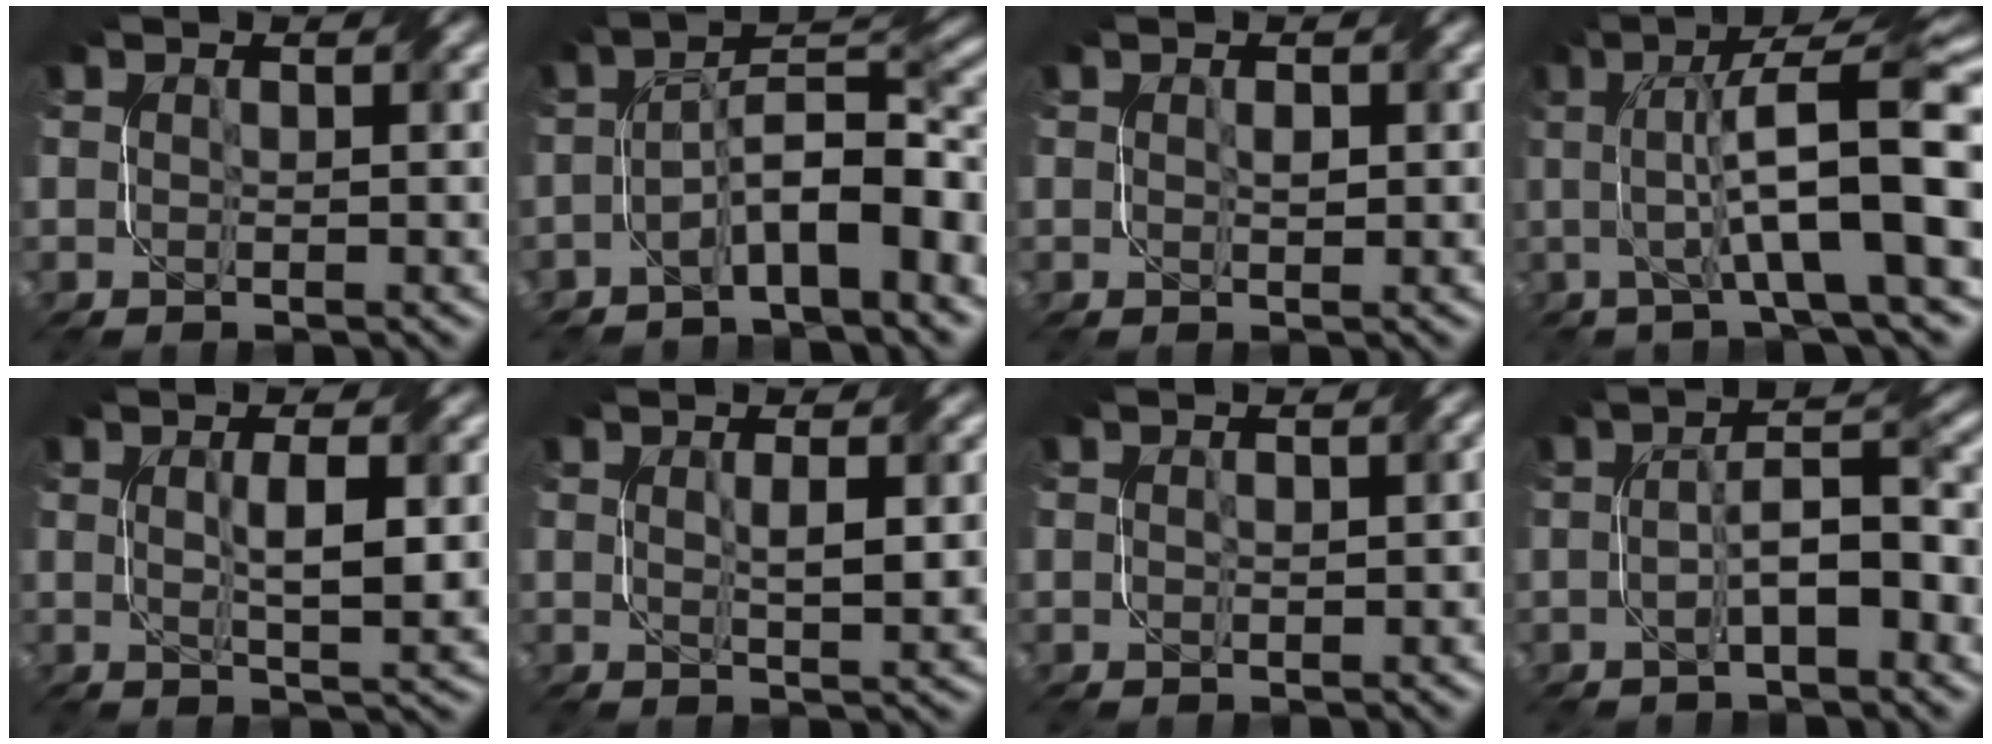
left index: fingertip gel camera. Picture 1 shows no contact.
{"total": 7.5, "force": [-3.4, 2.2, 6.3], "torque": [-0.092, 0.017, -0.065]}
{"total": 0.7, "force": [0.0, 0.4, 0.5], "torque": [-0.007, 0.000, 0.002]}
{"total": 11.2, "force": [0.3, 2.2, 10.9], "torque": [-0.159, 0.013, 0.001]}
{"total": 4.3, "force": [0.3, 0.9, 4.2], "torque": [-0.071, 0.000, 0.011]}
{"total": 2.6, "force": [0.3, 0.5, 2.5], "torque": [-0.044, -0.001, 0.009]}
{"total": 1.1, "force": [-0.1, 0.7, 0.9], "torque": [-0.012, 0.001, 0.004]}
{"total": 5.0, "force": [-1.5, 1.5, 4.5], "torque": [-0.078, 0.010, -0.027]}